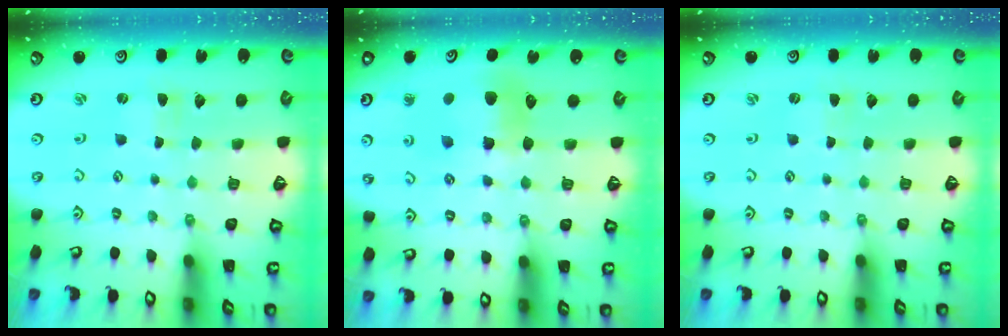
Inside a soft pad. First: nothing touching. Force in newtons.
{"total": 8.6, "press": 8.5, "slide": 1.3}
{"total": 1.1, "press": 1.0, "slide": 0.4}